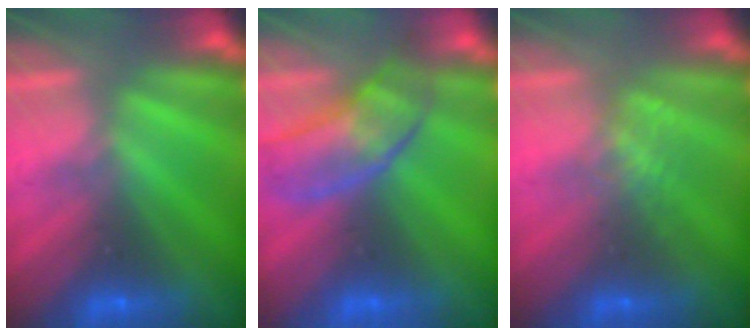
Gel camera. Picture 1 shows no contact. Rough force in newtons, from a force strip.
{"total": 2.8}
{"total": 2.0}